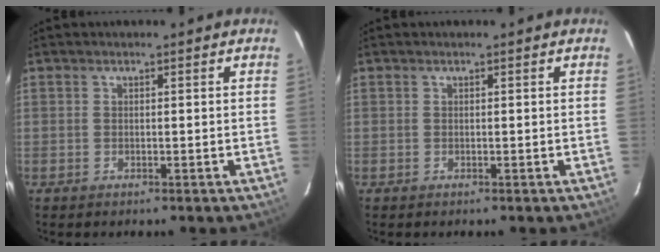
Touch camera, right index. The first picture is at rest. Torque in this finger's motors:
{"motor_torque": [0.00, 0.00, 0.00, 0.00]}